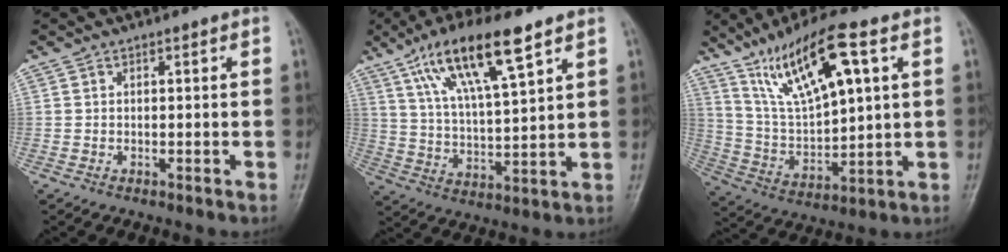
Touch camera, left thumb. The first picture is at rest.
{"total": 15.1, "force": [8.7, 3.5, 11.8], "torque": [-0.209, -0.024, 0.166]}
{"total": 16.2, "force": [7.9, 4.7, 13.4], "torque": [-0.234, -0.016, 0.159]}